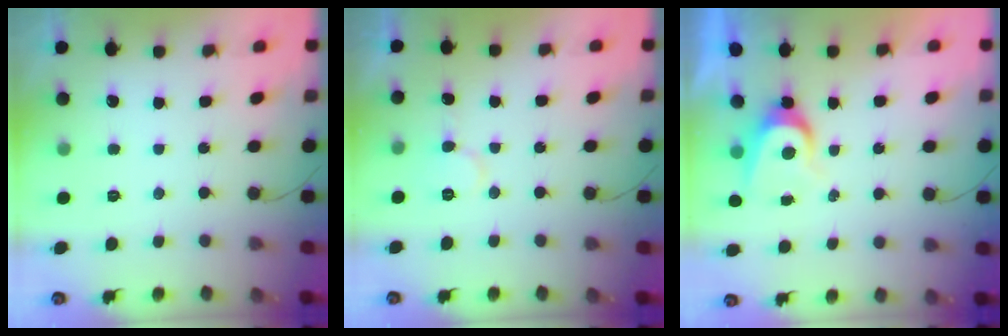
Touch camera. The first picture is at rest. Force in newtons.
{"total": 7.0, "press": 7.0, "slide": 0.6}
{"total": 6.2, "press": 6.1, "slide": 0.7}